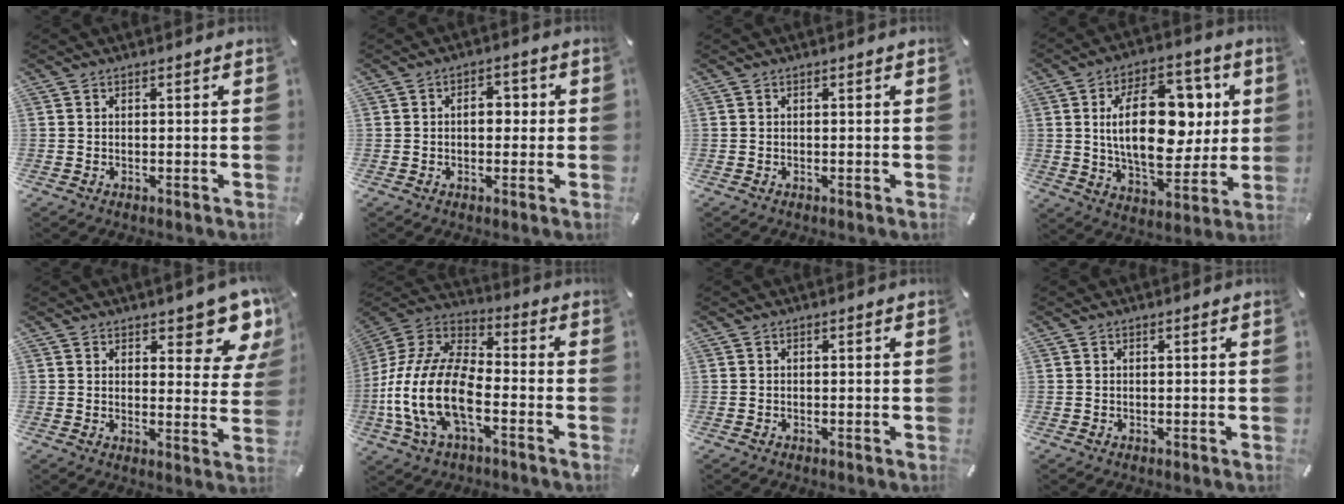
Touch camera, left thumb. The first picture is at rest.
{"total": 4.9, "force": [-0.1, 3.1, 3.7], "torque": [-0.040, 0.000, -0.012]}
{"total": 0.0}
{"total": 21.5, "force": [3.4, 12.8, 17.0], "torque": [-0.284, -0.001, 0.052]}
{"total": 9.5, "force": [7.5, 3.8, 4.5], "torque": [-0.029, -0.067, 0.126]}
{"total": 17.7, "force": [-7.2, 9.3, 13.2], "torque": [-0.294, 0.015, -0.132]}
{"total": 0.0}
{"total": 0.0}